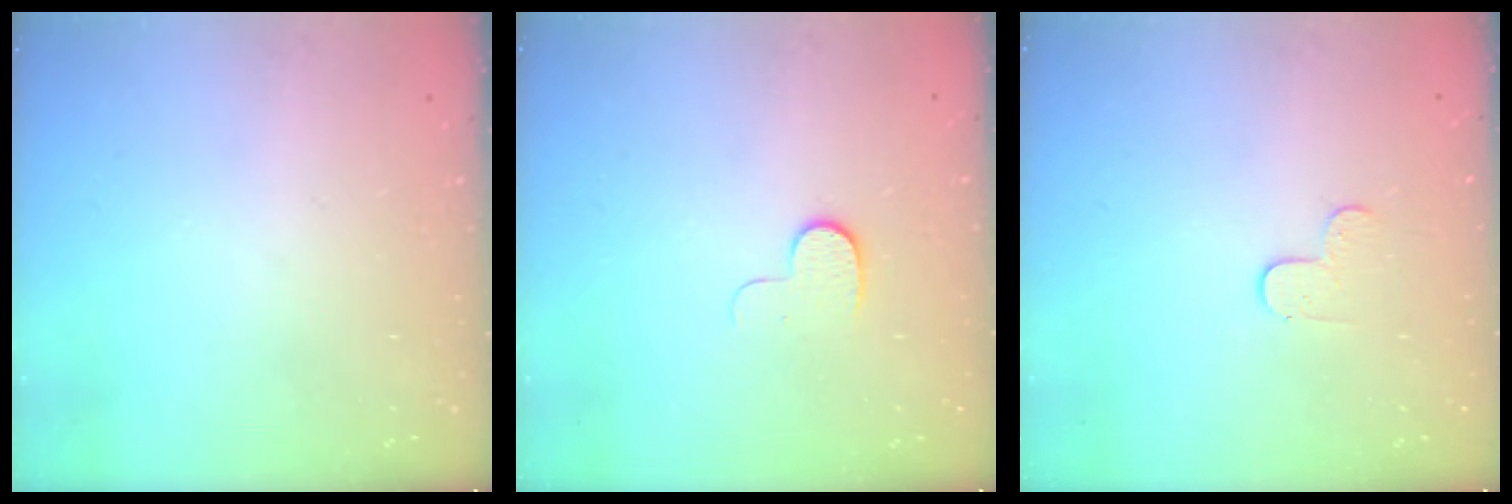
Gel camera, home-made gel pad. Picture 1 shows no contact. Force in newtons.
{"total": 5.5, "press": 5.4, "slide": 0.8}
{"total": 3.7, "press": 3.7, "slide": 0.4}